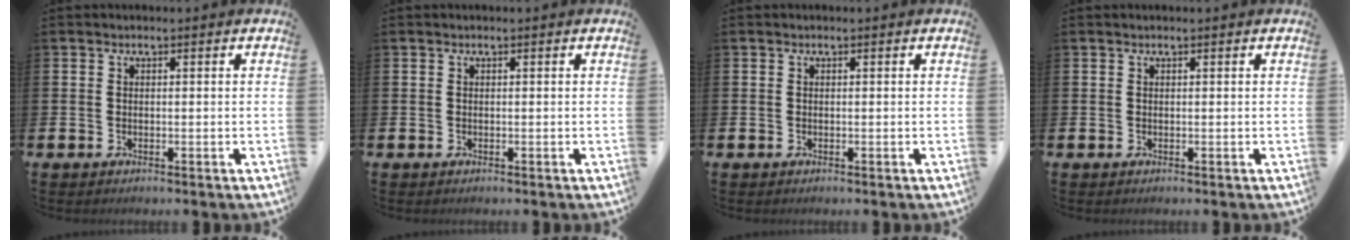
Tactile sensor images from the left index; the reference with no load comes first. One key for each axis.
{"total": 0.0}
{"total": 0.0}
{"total": 0.0}